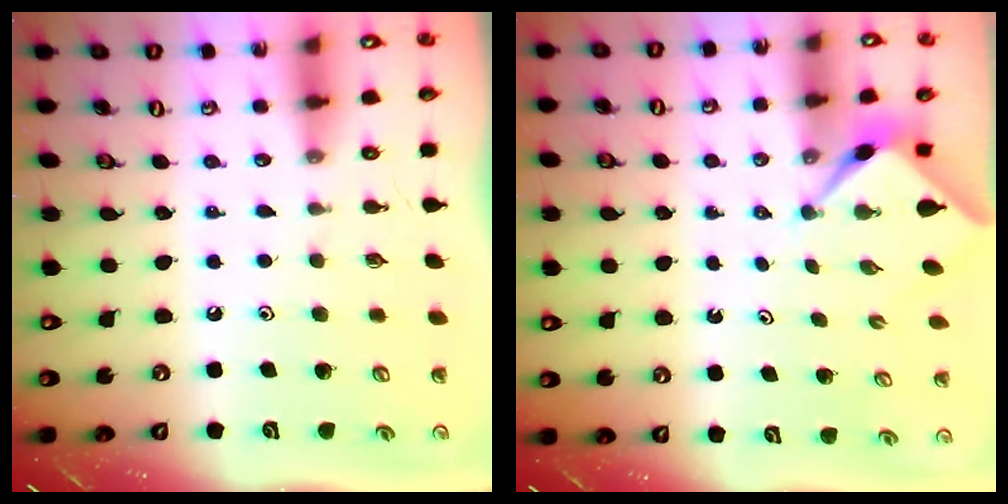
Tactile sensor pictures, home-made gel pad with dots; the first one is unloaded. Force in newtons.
{"total": 2.1, "press": 2.1, "slide": 0.3}